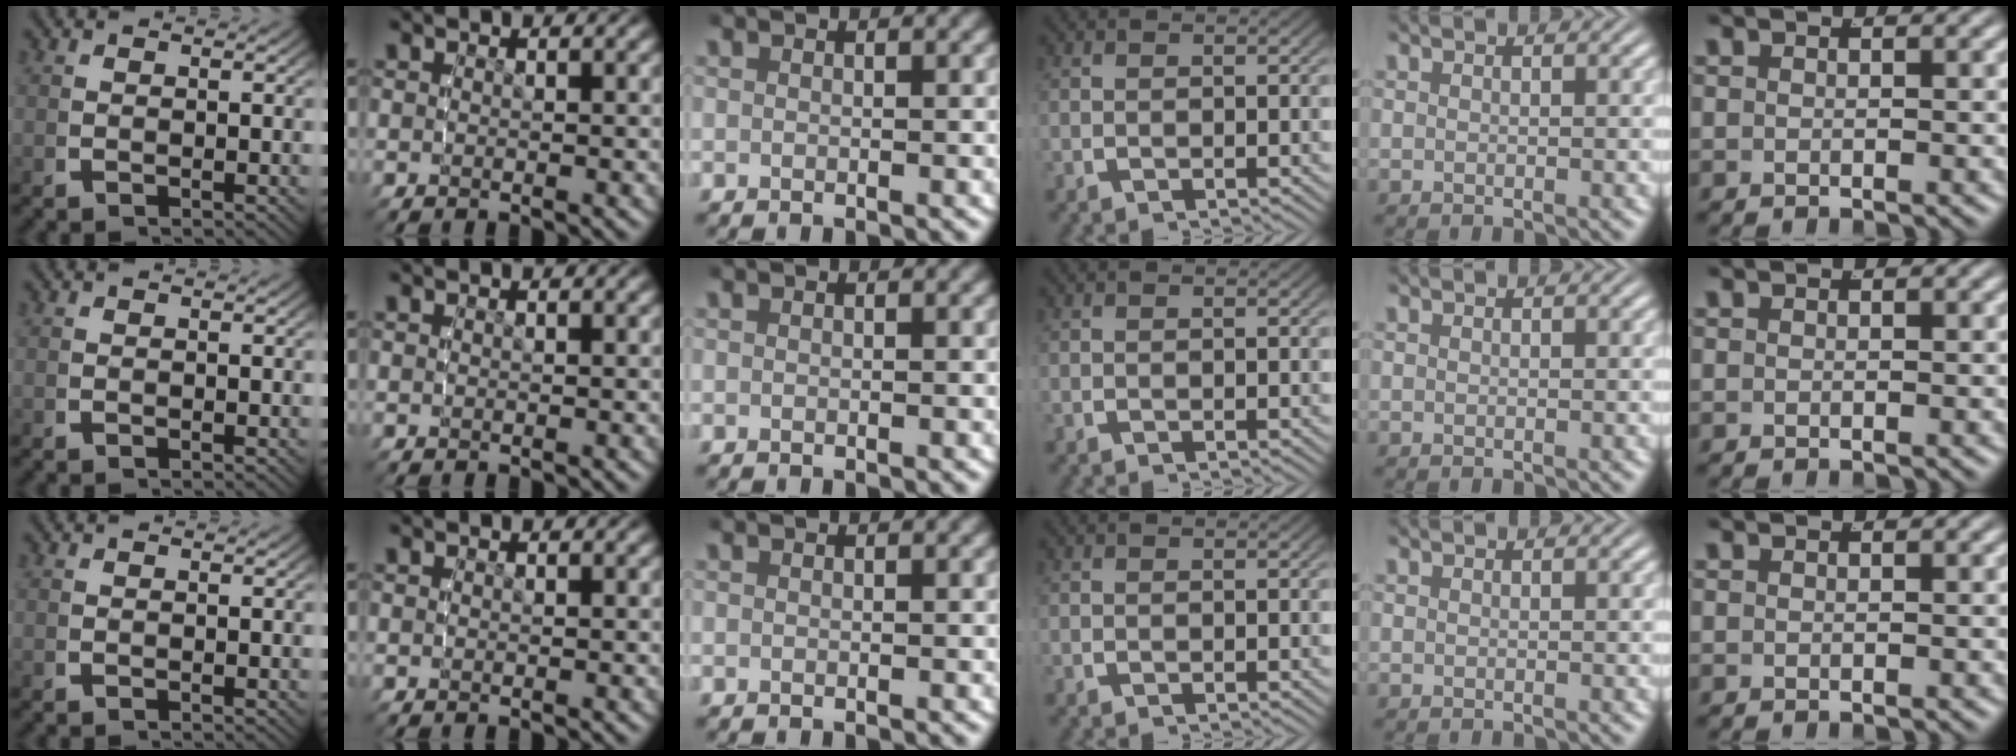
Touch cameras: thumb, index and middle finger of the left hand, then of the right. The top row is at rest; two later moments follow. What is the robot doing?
{"motion": "lift_and_place", "object": "bottle"}